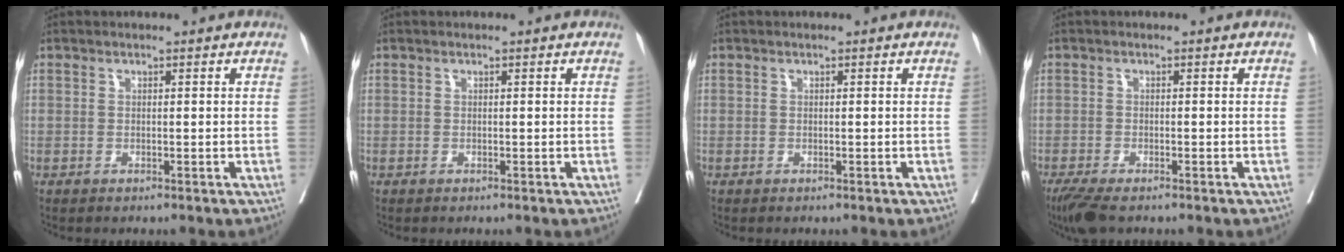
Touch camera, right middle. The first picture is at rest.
{"total": 0.0}
{"total": 0.0}
{"total": 4.6, "force": [-3.4, 1.0, 2.8], "torque": [-0.052, -0.013, -0.058]}